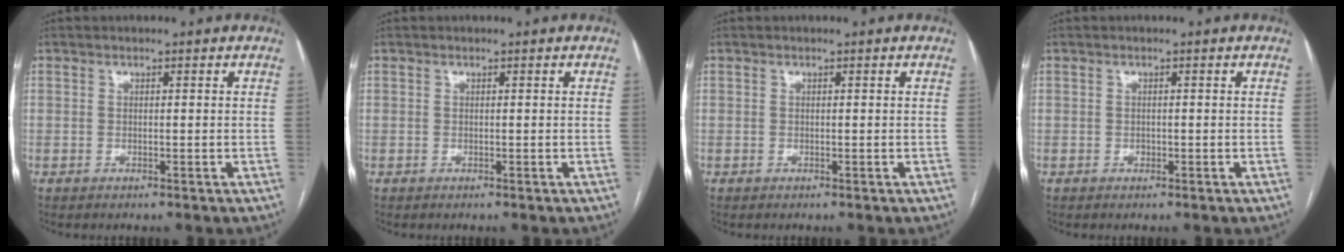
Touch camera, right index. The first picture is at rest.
{"total": 0.0}
{"total": 0.0}
{"total": 0.5, "force": [-0.2, 0.4, 0.2], "torque": [-0.003, 0.003, -0.004]}